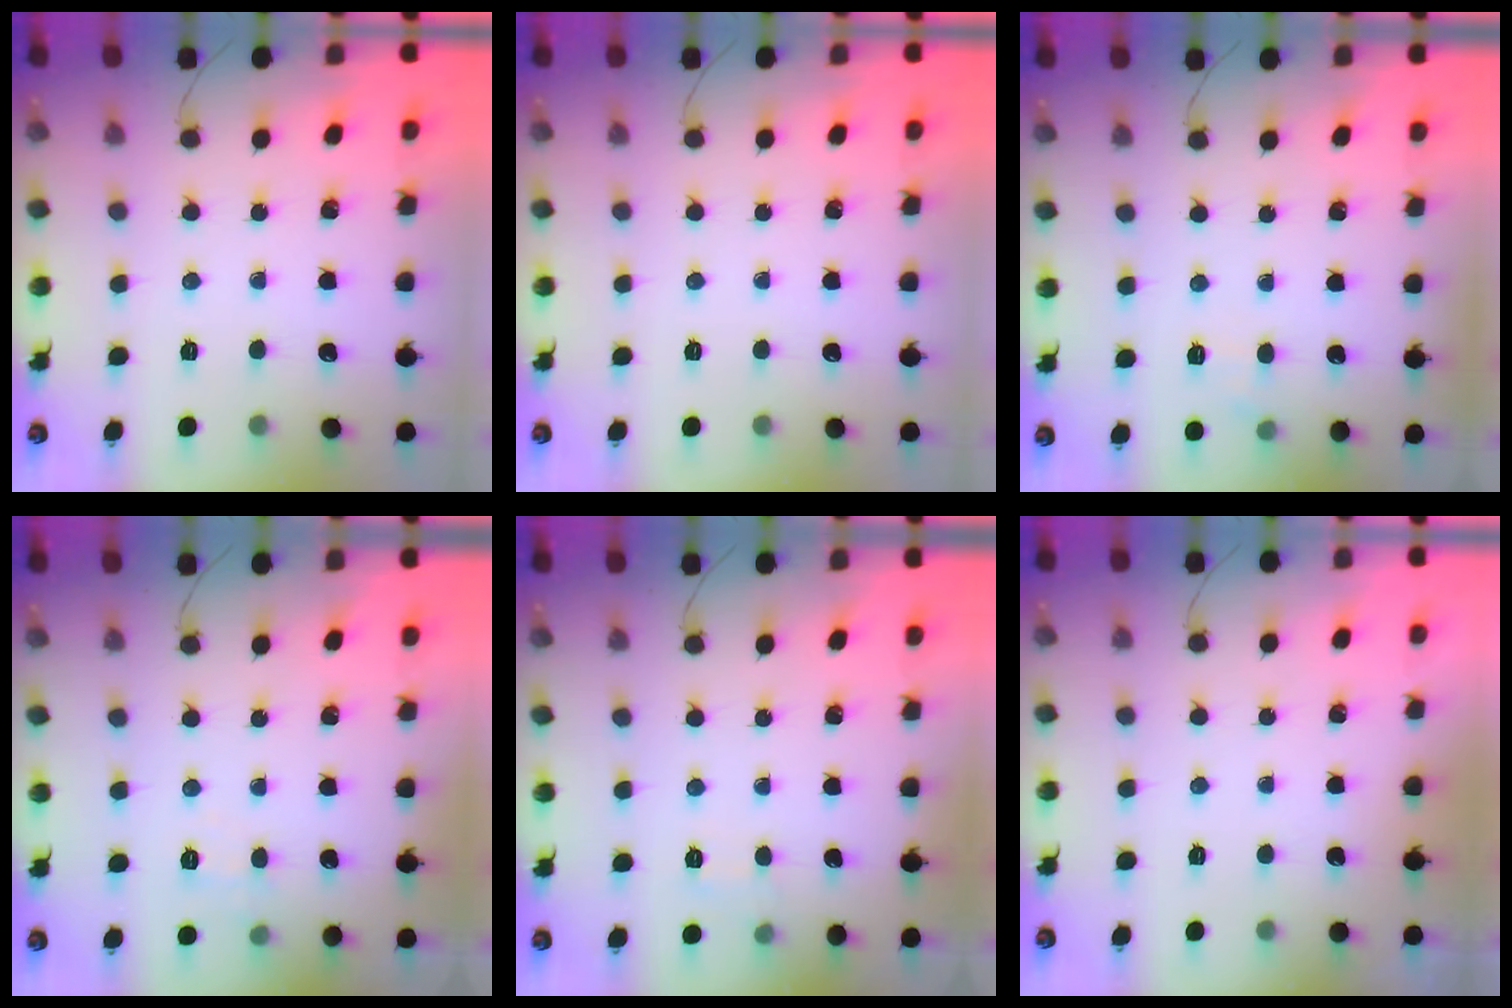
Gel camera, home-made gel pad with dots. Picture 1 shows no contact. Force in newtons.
{"total": 0.0}
{"total": 6.3, "press": 6.1, "slide": 1.7}
{"total": 4.1, "press": 3.7, "slide": 1.6}
{"total": 2.7, "press": 2.2, "slide": 1.6}
{"total": 1.8, "press": 1.8, "slide": 0.3}